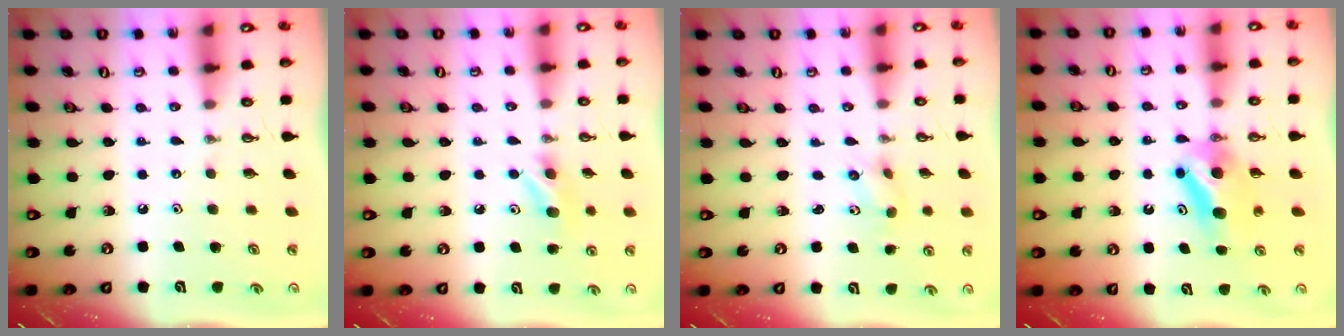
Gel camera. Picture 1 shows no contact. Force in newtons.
{"total": 8.6, "press": 8.2, "slide": 2.4}
{"total": 2.9, "press": 2.7, "slide": 1.2}
{"total": 7.5, "press": 7.0, "slide": 2.8}